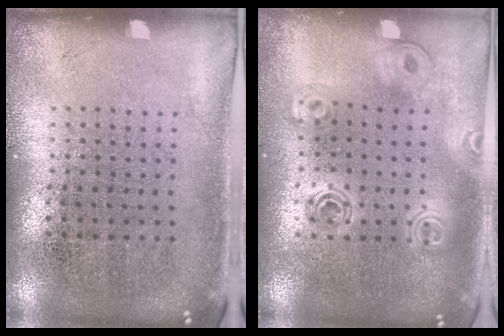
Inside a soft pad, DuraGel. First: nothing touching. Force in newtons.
{"total": 1.7, "press": 1.4, "slide": 0.8}